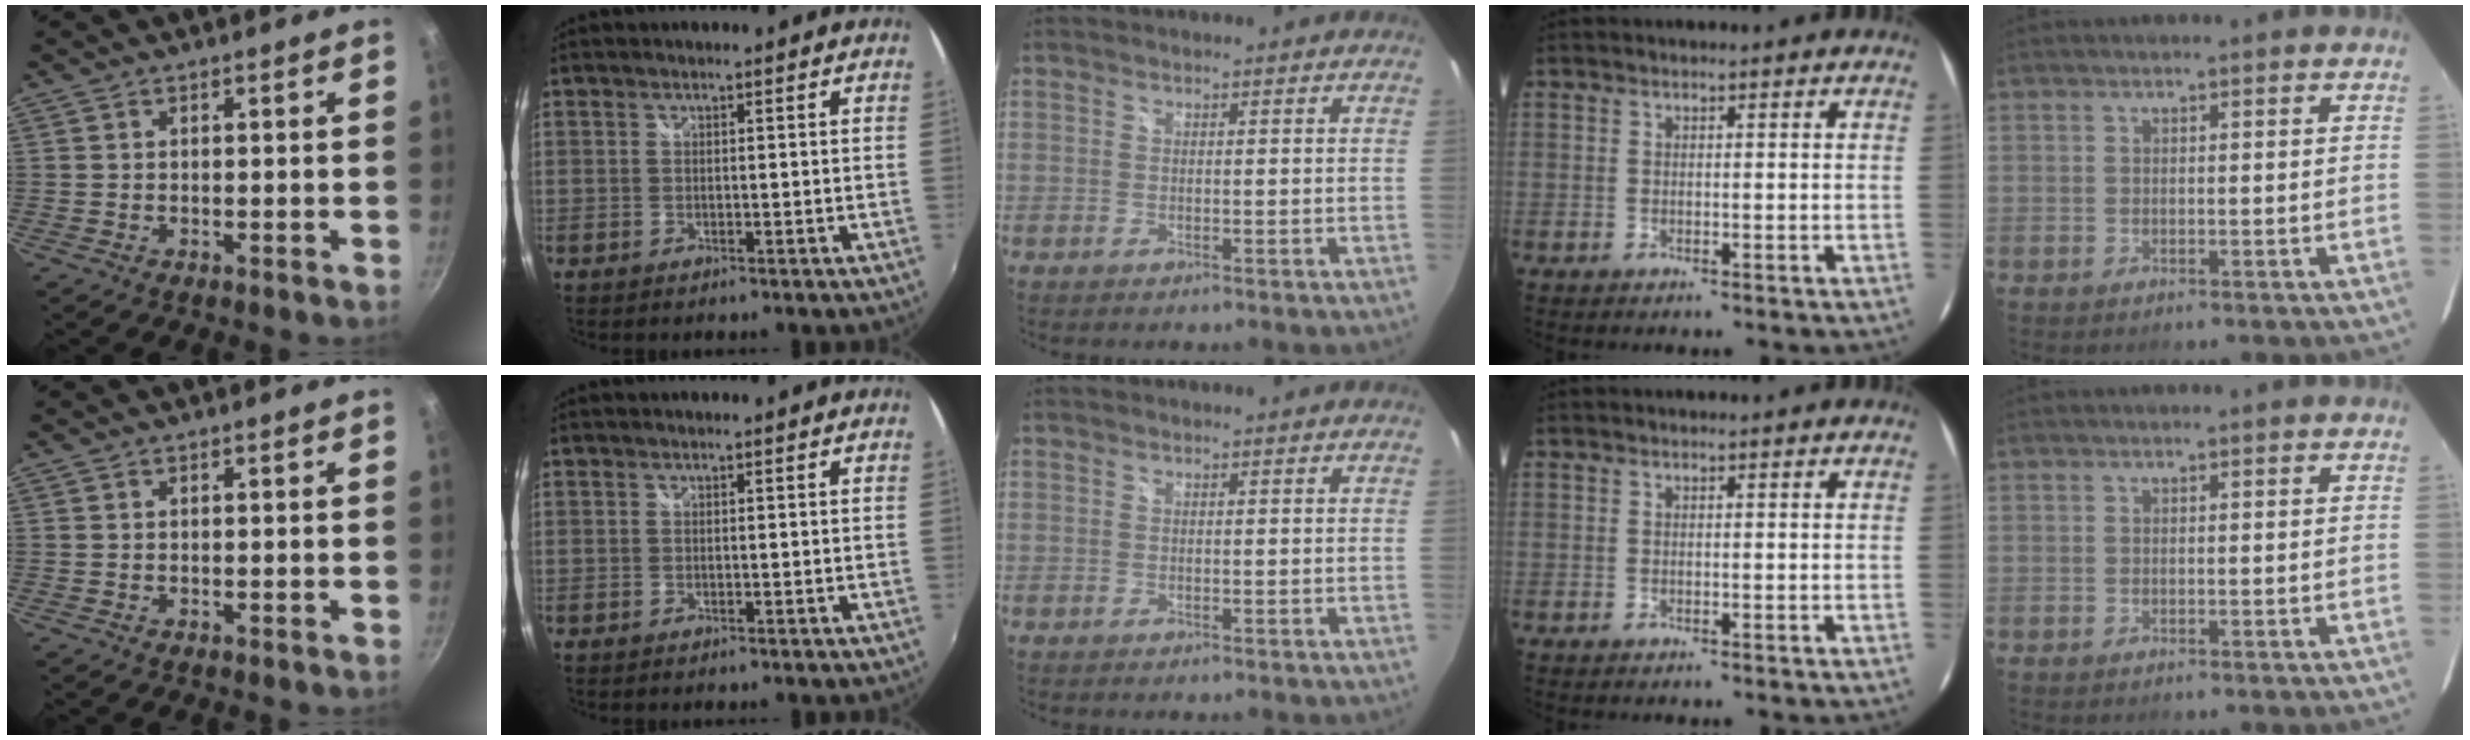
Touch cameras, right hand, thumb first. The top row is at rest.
{}